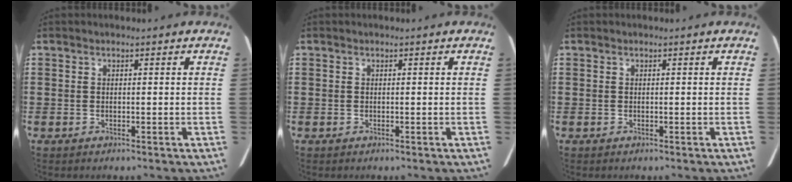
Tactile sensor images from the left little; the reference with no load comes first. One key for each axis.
{"total": 0.0}
{"total": 0.0}